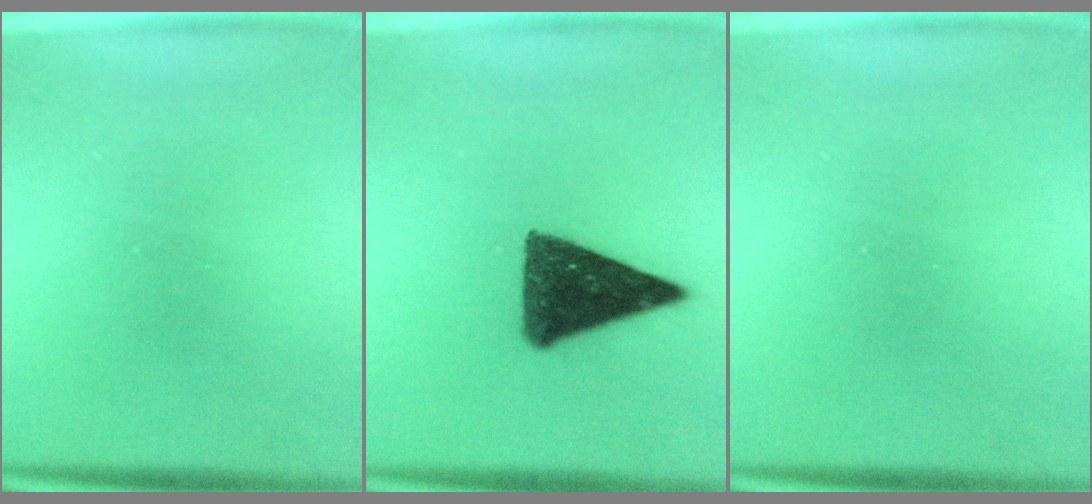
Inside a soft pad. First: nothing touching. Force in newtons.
{"total": 11.5}
{"total": 0.0}